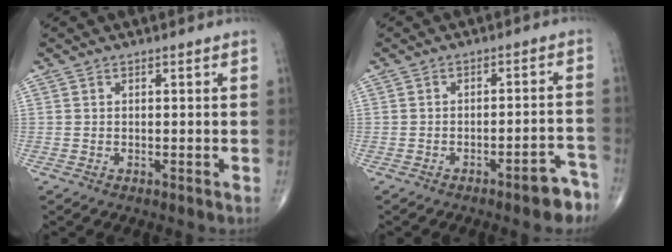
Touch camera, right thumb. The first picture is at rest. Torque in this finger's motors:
{"motor_torque": [0.83, 0.96, 0.46, -0.56, 0.12]}